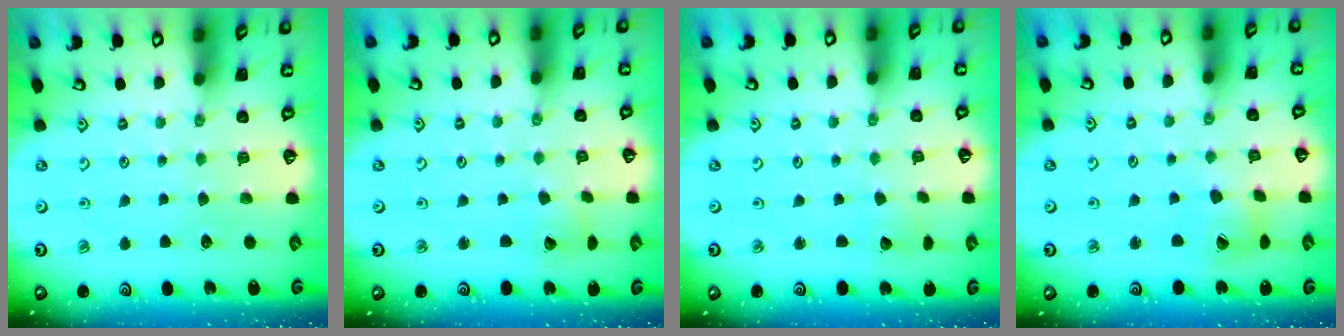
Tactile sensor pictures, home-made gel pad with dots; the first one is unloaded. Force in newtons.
{"total": 2.6, "press": 2.6, "slide": 0.3}
{"total": 2.6, "press": 2.6, "slide": 0.2}
{"total": 8.7, "press": 8.6, "slide": 0.9}